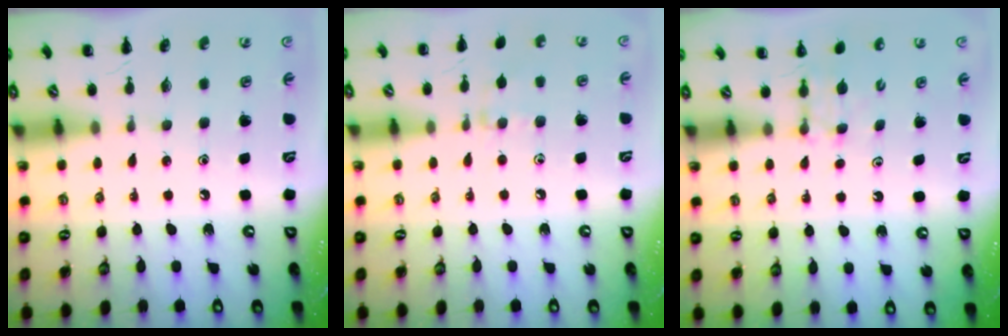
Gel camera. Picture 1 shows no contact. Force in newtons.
{"total": 6.8, "press": 6.4, "slide": 2.3}
{"total": 2.7, "press": 2.5, "slide": 1.1}